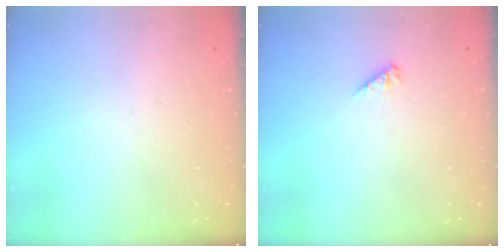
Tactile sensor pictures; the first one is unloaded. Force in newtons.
{"total": 1.9, "press": 1.9, "slide": 0.3}